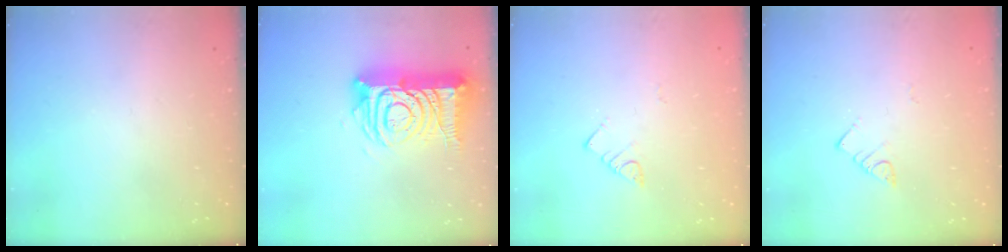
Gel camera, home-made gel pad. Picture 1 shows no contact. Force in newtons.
{"total": 18.4, "press": 18.2, "slide": 2.0}
{"total": 3.0, "press": 3.0, "slide": 0.2}
{"total": 3.0, "press": 3.0, "slide": 0.2}